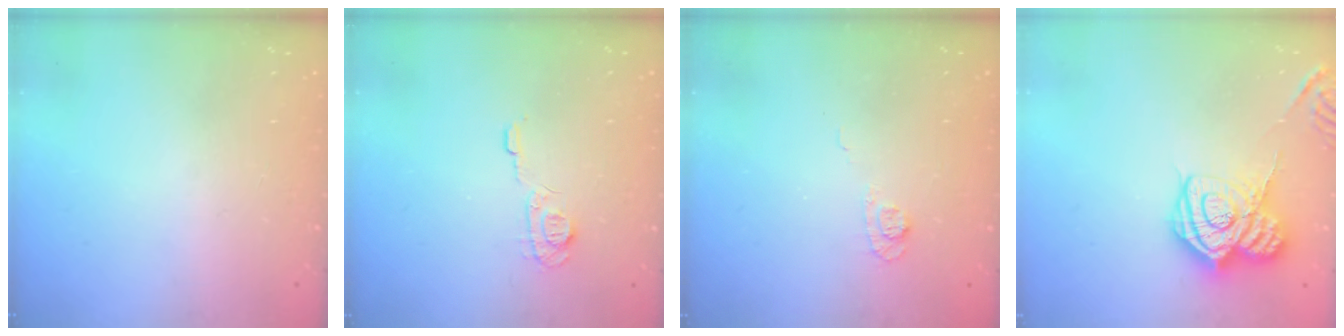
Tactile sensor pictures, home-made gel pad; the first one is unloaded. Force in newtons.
{"total": 6.5, "press": 6.4, "slide": 0.7}
{"total": 5.5, "press": 5.4, "slide": 1.2}
{"total": 15.8, "press": 15.8, "slide": 1.0}